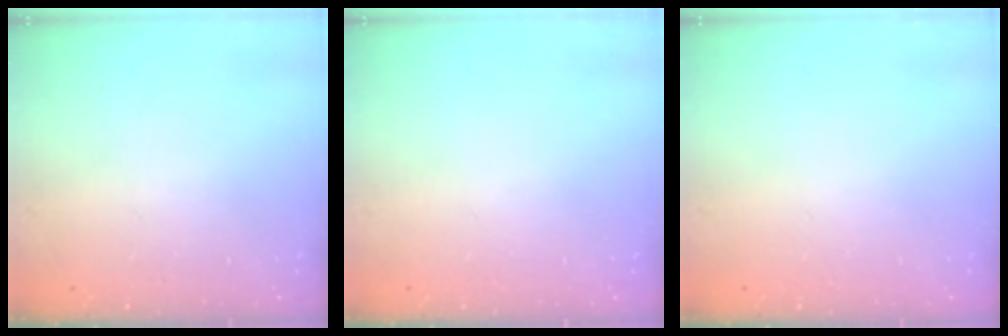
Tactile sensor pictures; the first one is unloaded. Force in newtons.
{"total": 0.0}
{"total": 0.0}